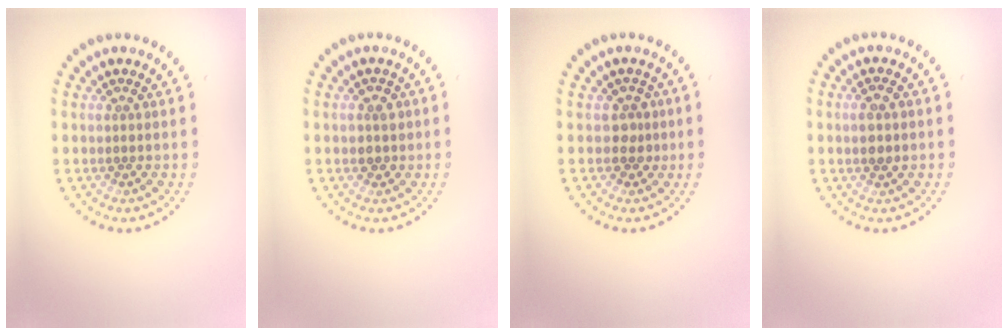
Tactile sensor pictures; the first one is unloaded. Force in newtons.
{"total": 1.6, "press": 1.6, "slide": 0.4}
{"total": 1.6, "press": 1.3, "slide": 1.0}
{"total": 1.9, "press": 1.9, "slide": 0.4}